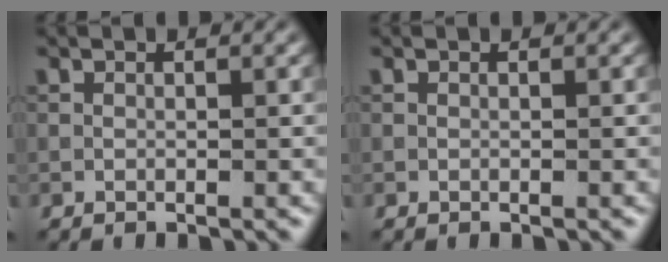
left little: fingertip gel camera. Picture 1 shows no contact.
{"total": 0.0}